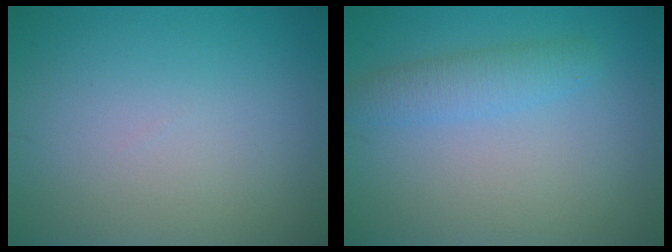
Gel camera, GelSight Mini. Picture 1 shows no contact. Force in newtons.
{"total": 2.4, "press": 2.4, "slide": 0.1}